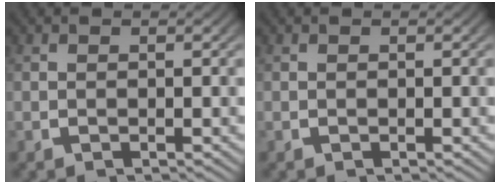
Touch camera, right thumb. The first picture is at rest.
{"total": 0.0}